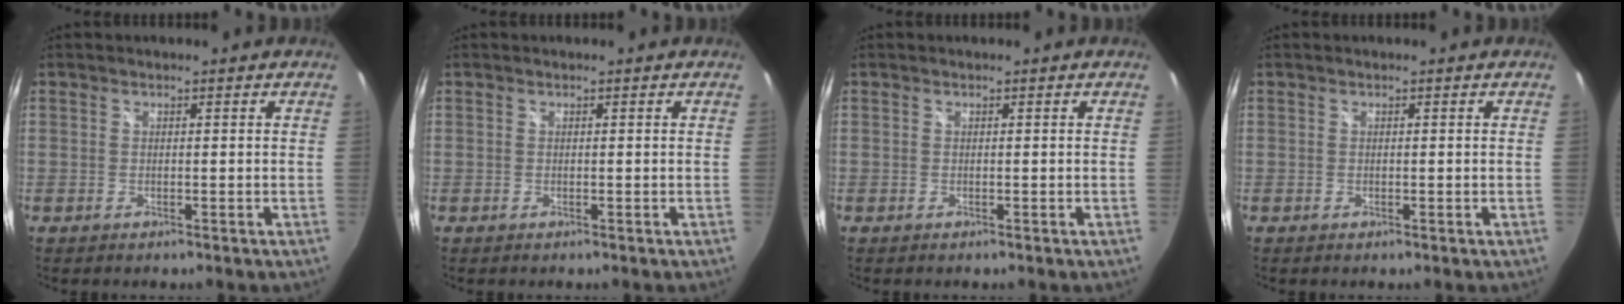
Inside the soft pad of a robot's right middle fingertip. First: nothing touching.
{"total": 0.0}
{"total": 0.0}
{"total": 0.0}